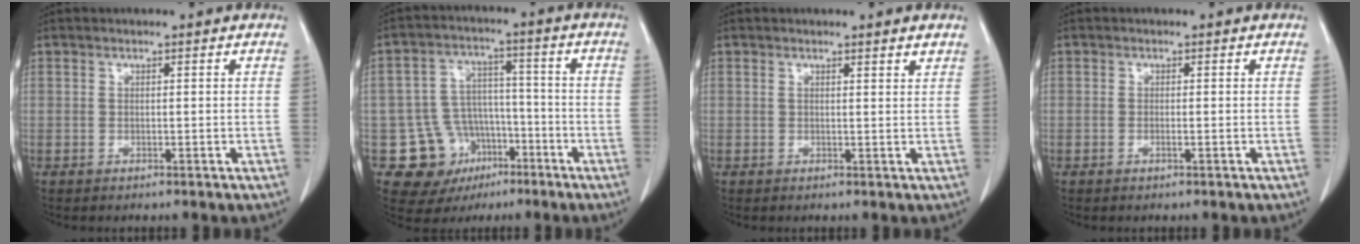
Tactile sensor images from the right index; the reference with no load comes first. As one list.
[{"total": 11.5, "force": [-5.0, 9.9, 3.1], "torque": [-0.049, 0.040, -0.065]}, {"total": 1.5, "force": [1.3, 0.0, 0.8], "torque": [-0.015, 0.001, 0.015]}, {"total": 0.5, "force": [-0.2, 0.0, 0.5], "torque": [-0.008, 0.001, -0.001]}]